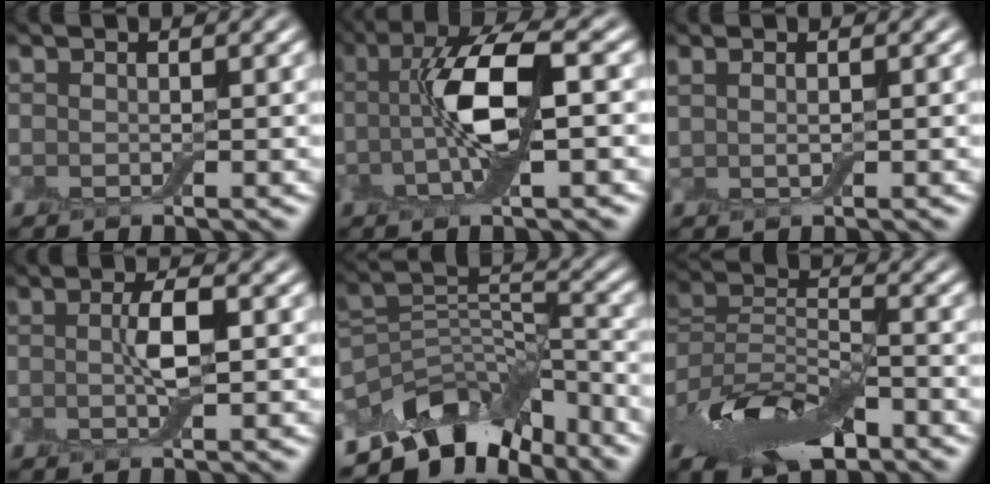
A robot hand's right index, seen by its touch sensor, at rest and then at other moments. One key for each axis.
{"total": 6.8, "fx": -0.2, "fy": 1.9, "fz": 6.5, "tx": -0.119, "ty": 0.006, "tz": -0.008}
{"total": 1.7, "fx": 0.7, "fy": 0.9, "fz": 1.3, "tx": -0.009, "ty": -0.004, "tz": -0.003}
{"total": 2.4, "fx": -0.4, "fy": 0.5, "fz": 2.3, "tx": -0.044, "ty": 0.001, "tz": -0.008}
{"total": 8.2, "fx": -6.8, "fy": 3.9, "fz": 2.3, "tx": -0.018, "ty": -0.007, "tz": -0.122}
{"total": 9.3, "fx": -5.9, "fy": 4.4, "fz": 5.7, "tx": -0.110, "ty": -0.001, "tz": -0.119}